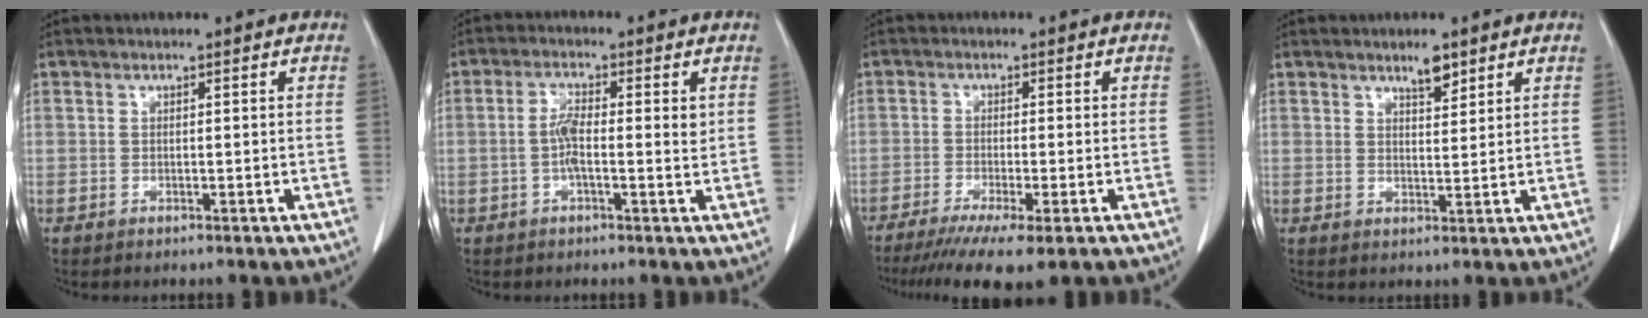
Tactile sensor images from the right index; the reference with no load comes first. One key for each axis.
{"total": 4.4, "fx": 0.1, "fy": 1.0, "fz": 4.2, "tx": -0.081, "ty": 0.006, "tz": -0.004}
{"total": 9.1, "fx": -6.4, "fy": 0.6, "fz": 6.5, "tx": -0.099, "ty": -0.023, "tz": -0.099}
{"total": 3.0, "fx": 2.3, "fy": 0.7, "fz": 1.8, "tx": -0.032, "ty": -0.002, "tz": 0.039}